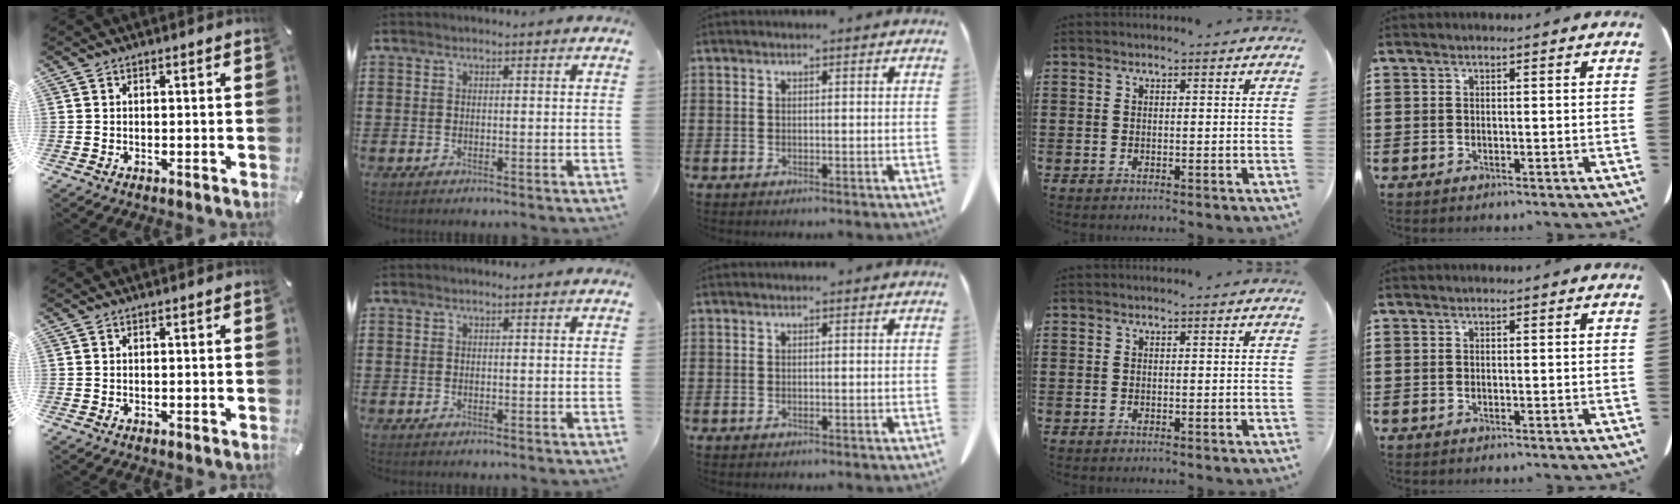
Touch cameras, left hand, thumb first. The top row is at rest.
{}